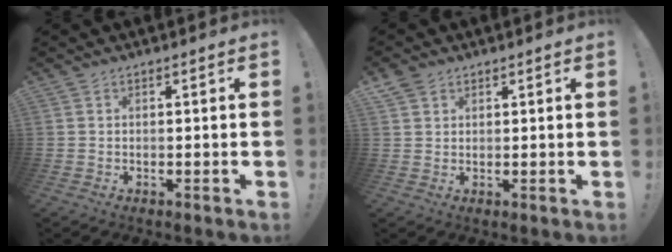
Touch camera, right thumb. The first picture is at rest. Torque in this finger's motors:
{"motor_torque": [0.11, 0.12, 0.11, 0.05, 0.02]}